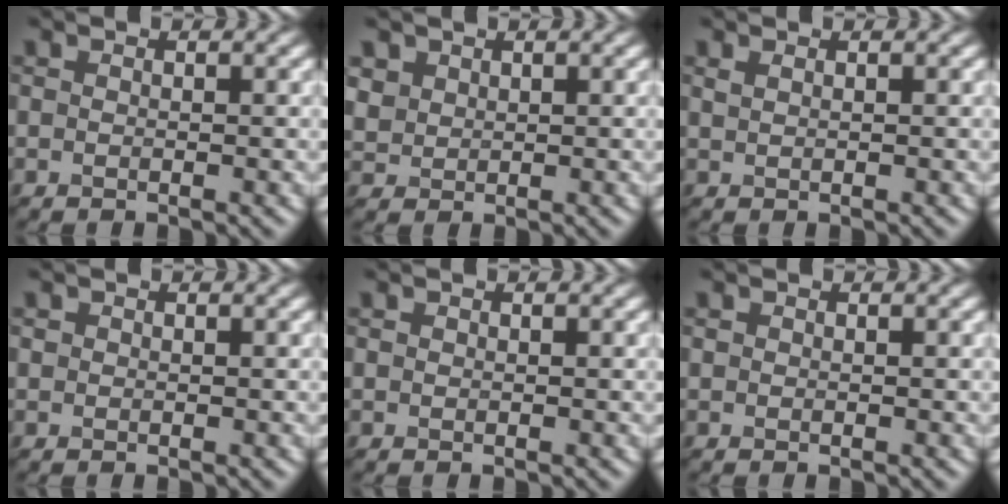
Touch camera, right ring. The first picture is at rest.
{"total": 1.2, "force": [0.6, 0.3, -1.0], "torque": [-0.009, 0.001, 0.041]}
{"total": 0.7, "force": [0.2, -0.5, -0.4], "torque": [-0.007, 0.000, 0.022]}
{"total": 1.0, "force": [-0.2, -0.5, -0.8], "torque": [-0.003, -0.003, 0.011]}
{"total": 0.8, "force": [-0.1, -0.5, -0.6], "torque": [-0.004, -0.002, 0.010]}
{"total": 0.6, "force": [0.0, -0.4, -0.5], "torque": [-0.002, -0.003, 0.006]}